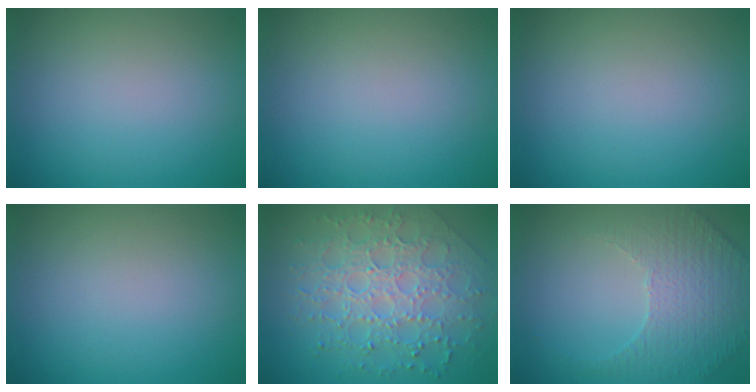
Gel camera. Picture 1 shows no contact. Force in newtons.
{"total": 0.0}
{"total": 0.0}
{"total": 0.0}
{"total": 7.8, "press": 5.6, "slide": 5.5}
{"total": 5.2, "press": 3.6, "slide": 3.8}